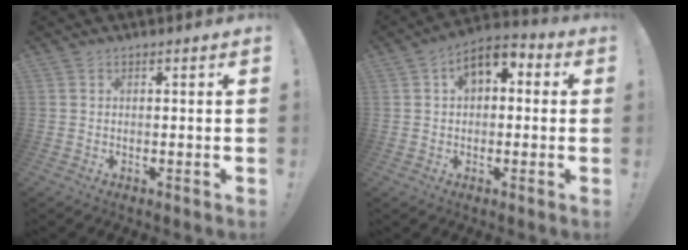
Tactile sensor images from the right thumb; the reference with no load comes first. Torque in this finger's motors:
{"motor_torque": [0.11, 0.19, 0.12, 0.51, 0.25]}